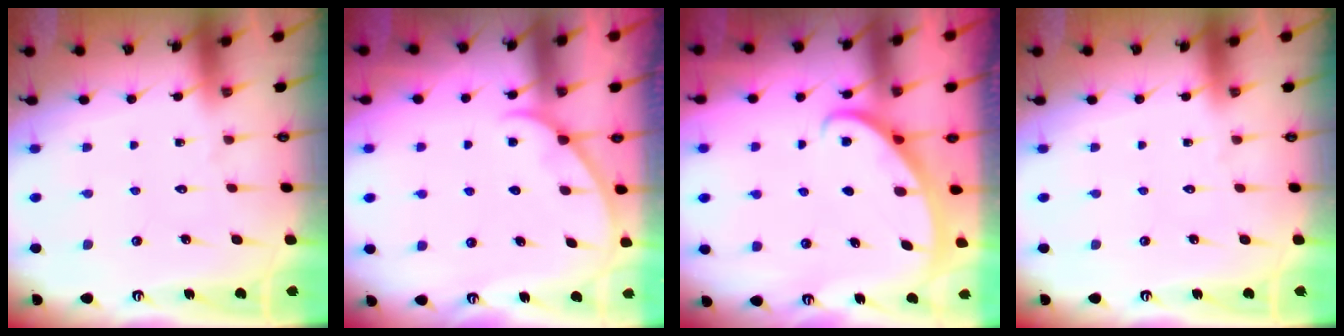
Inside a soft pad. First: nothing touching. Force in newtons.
{"total": 3.4, "press": 3.3, "slide": 0.2}
{"total": 3.0, "press": 3.0, "slide": 0.1}
{"total": 0.0}